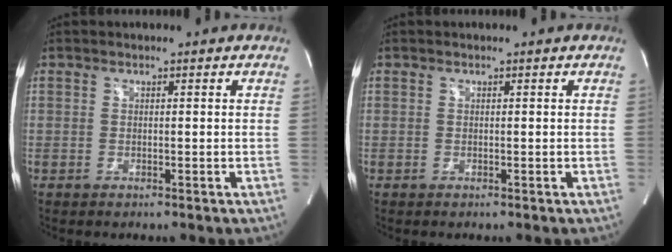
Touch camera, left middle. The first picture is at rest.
{"total": 0.0}